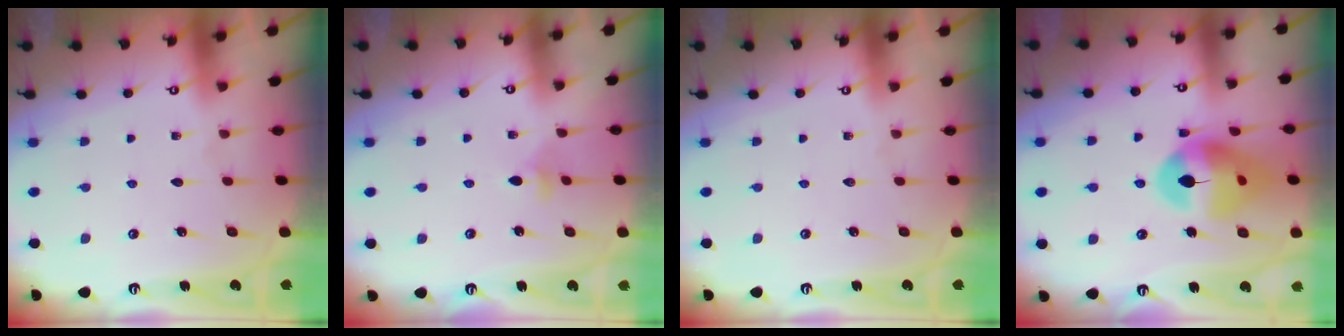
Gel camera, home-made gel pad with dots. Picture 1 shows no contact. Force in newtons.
{"total": 4.3, "press": 4.2, "slide": 0.8}
{"total": 0.0}
{"total": 15.8, "press": 15.6, "slide": 1.8}